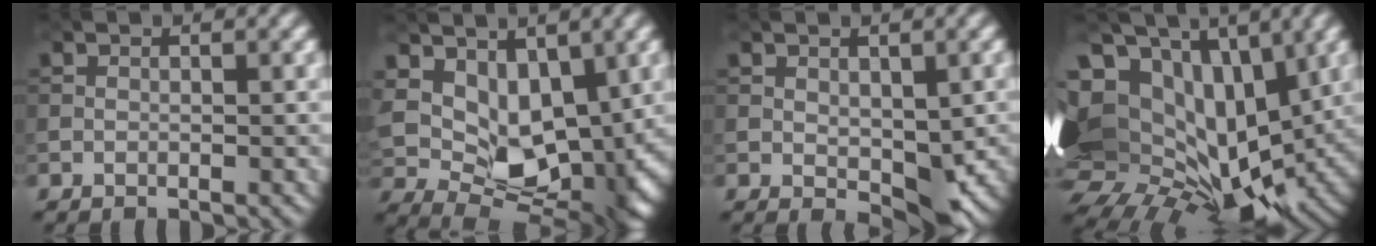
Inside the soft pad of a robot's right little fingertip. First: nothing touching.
{"total": 9.3, "force": [2.6, 5.9, 6.7], "torque": [-0.111, -0.023, 0.054]}
{"total": 4.7, "force": [-0.2, 2.6, 3.9], "torque": [-0.067, -0.011, 0.005]}
{"total": 20.6, "force": [1.4, 13.6, 15.4], "torque": [-0.290, -0.007, 0.053]}